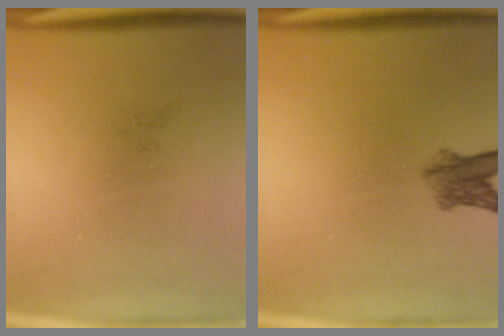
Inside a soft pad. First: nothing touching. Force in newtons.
{"total": 3.8}